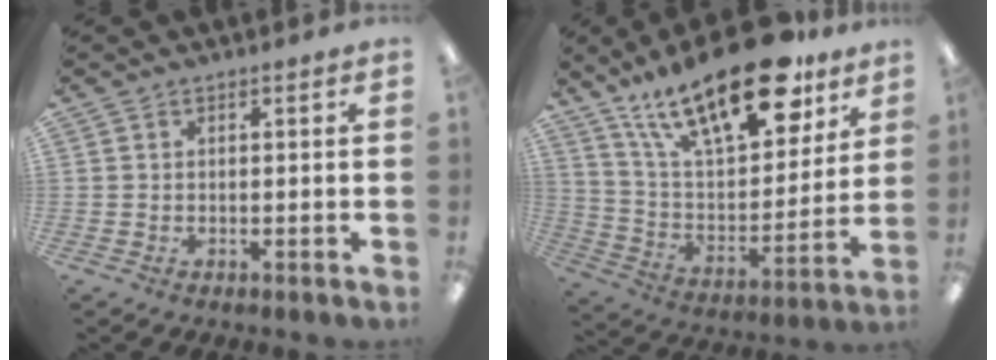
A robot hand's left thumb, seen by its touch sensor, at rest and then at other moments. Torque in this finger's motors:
{"motor_torque": [0.61, 0.61, 1.46, -1.31, 0.49]}